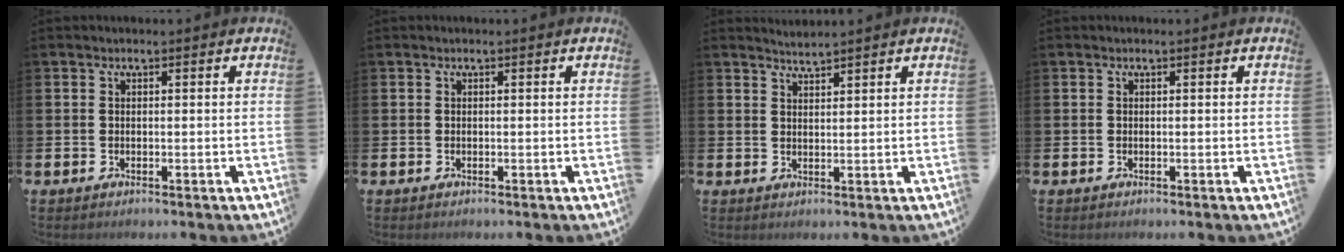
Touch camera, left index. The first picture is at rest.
{"total": 0.0}
{"total": 2.2, "force": [2.1, -0.2, -0.1], "torque": [-0.002, -0.008, 0.039]}
{"total": 0.0}